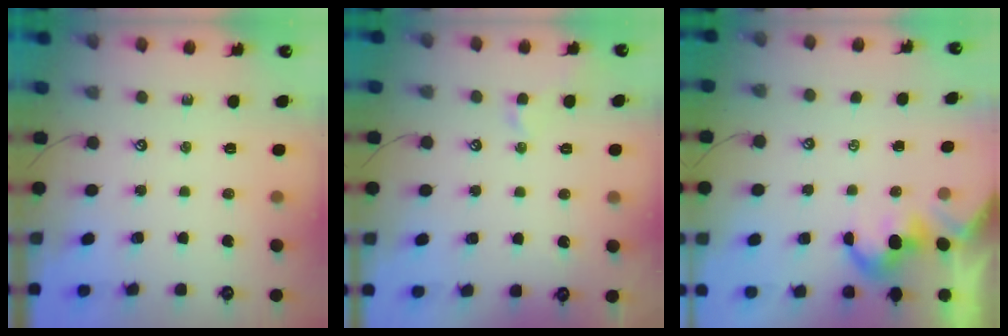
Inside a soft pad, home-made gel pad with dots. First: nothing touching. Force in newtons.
{"total": 1.0, "press": 1.0, "slide": 0.1}
{"total": 1.6, "press": 1.6, "slide": 0.2}